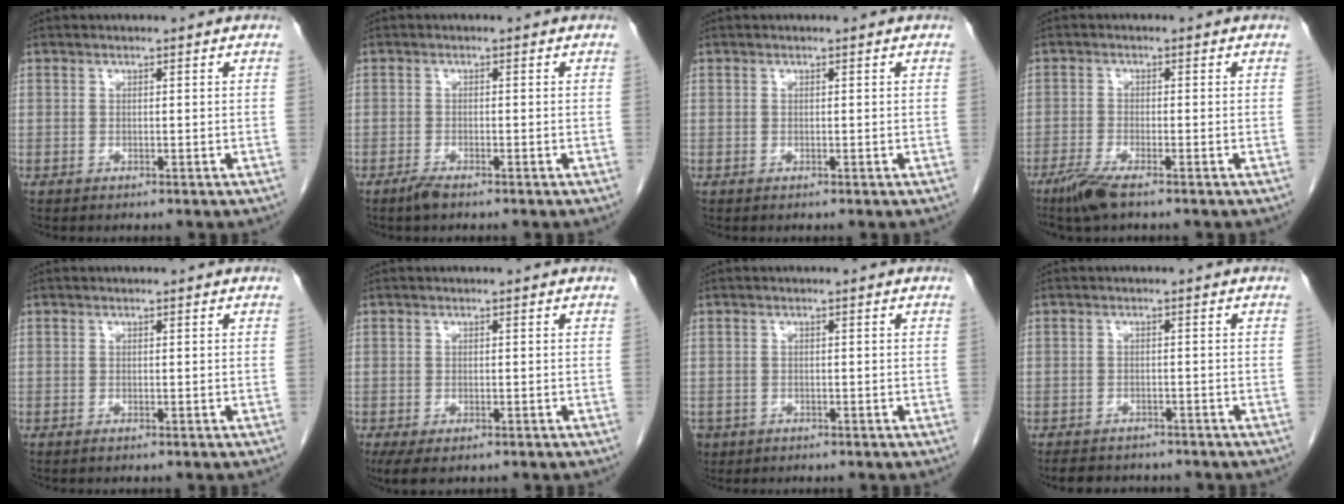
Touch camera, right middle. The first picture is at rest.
{"total": 1.6, "force": [-1.3, 0.2, 0.9], "torque": [-0.026, -0.004, -0.025]}
{"total": 0.0}
{"total": 4.4, "force": [-3.1, 0.4, 3.1], "torque": [-0.068, -0.012, -0.062]}
{"total": 0.0}
{"total": 4.0, "force": [-2.6, 1.7, 2.5], "torque": [-0.045, -0.011, -0.039]}
{"total": 2.7, "force": [-1.6, 2.1, 0.5], "torque": [-0.012, 0.000, -0.027]}
{"total": 6.4, "force": [-5.7, 2.4, 1.9], "torque": [-0.028, 0.000, -0.073]}